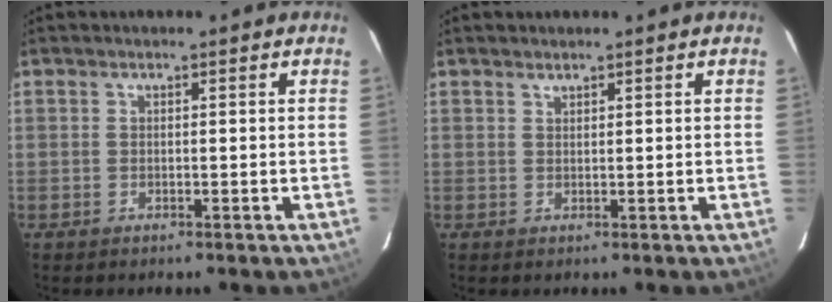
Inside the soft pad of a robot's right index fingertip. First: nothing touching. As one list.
[{"total": 0.7, "force": [0.7, 0.1, 0.1], "torque": [-0.001, 0.002, 0.014]}]